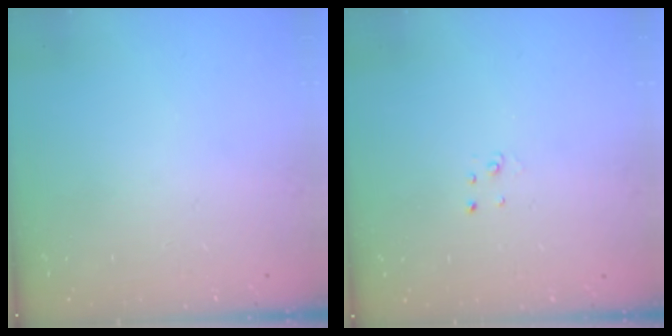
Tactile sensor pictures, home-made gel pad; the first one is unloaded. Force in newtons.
{"total": 2.0, "press": 2.0, "slide": 0.2}